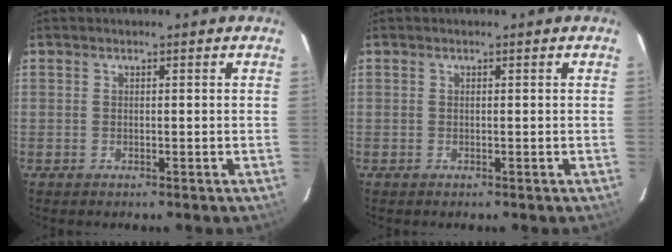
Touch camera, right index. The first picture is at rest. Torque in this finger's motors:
{"motor_torque": [-0.35, 0.03, -0.06, 0.01]}